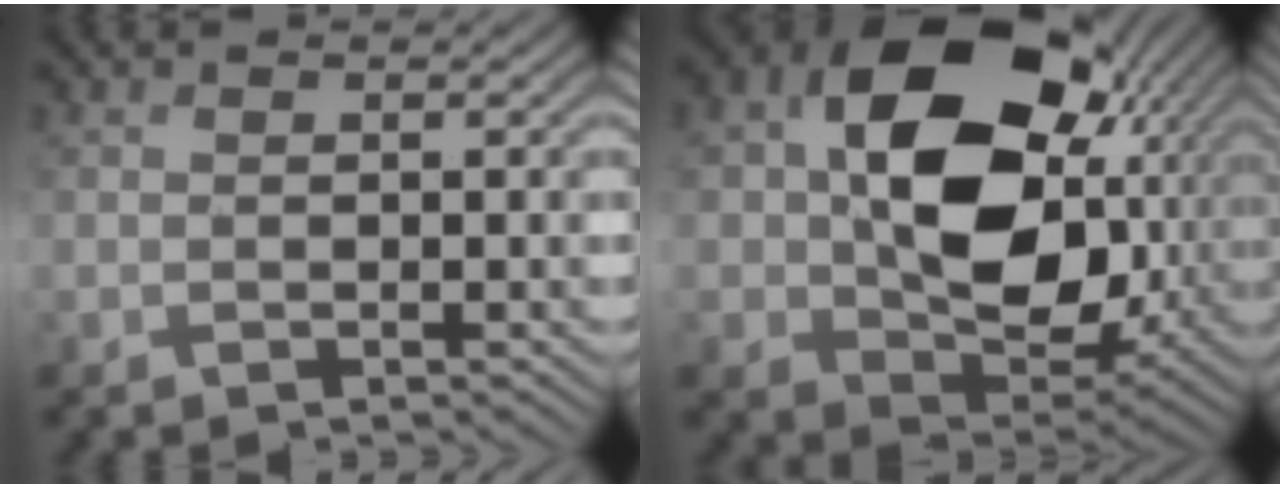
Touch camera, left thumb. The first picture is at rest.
{"total": 17.6, "force": [3.1, 13.1, 11.3], "torque": [-0.203, -0.019, 0.075]}